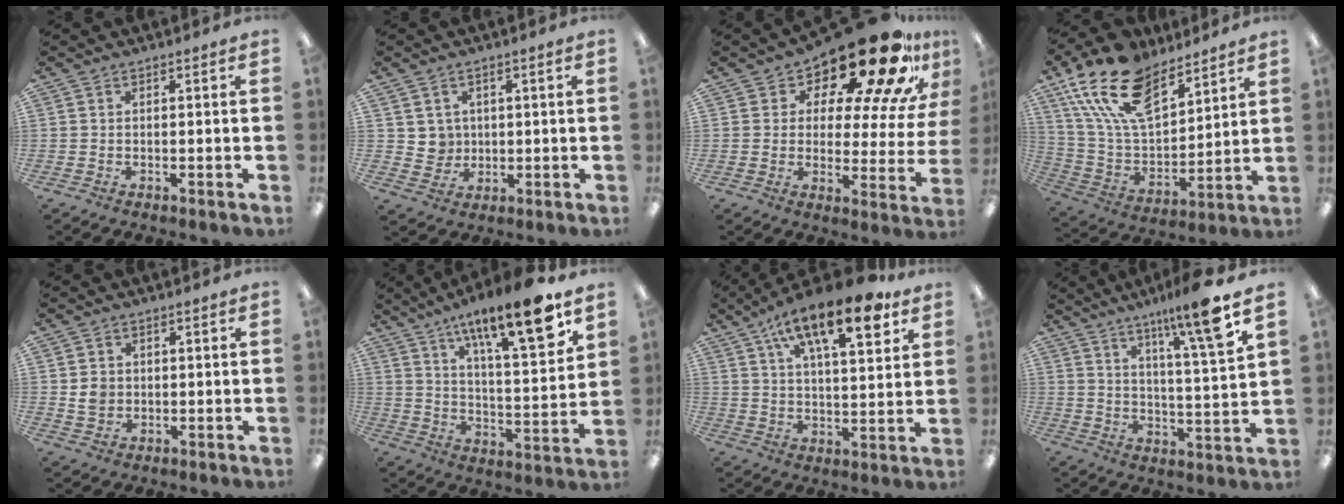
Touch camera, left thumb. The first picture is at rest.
{"total": 4.6, "force": [1.9, 4.2, 0.0], "torque": [-0.002, 0.000, 0.034]}
{"total": 22.2, "force": [16.3, 7.0, 13.4], "torque": [-0.199, -0.119, 0.266]}
{"total": 20.7, "force": [13.4, 10.8, 11.5], "torque": [-0.231, -0.067, 0.247]}
{"total": 3.6, "force": [0.3, 3.3, 1.3], "torque": [-0.013, 0.000, 0.001]}
{"total": 18.4, "force": [12.4, 4.5, 12.8], "torque": [-0.199, -0.075, 0.196]}
{"total": 18.1, "force": [10.5, 6.7, 13.1], "torque": [-0.202, -0.046, 0.167]}
{"total": 13.2, "force": [9.1, 0.7, 9.5], "torque": [-0.149, -0.052, 0.139]}